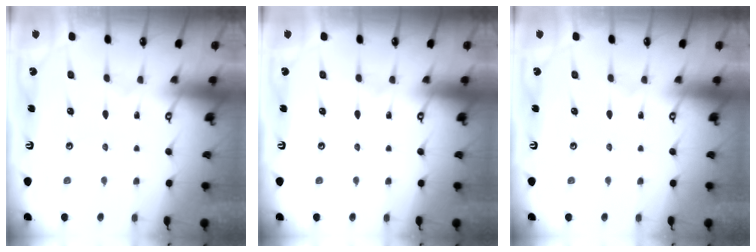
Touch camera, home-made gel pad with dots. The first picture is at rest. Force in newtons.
{"total": 0.0}
{"total": 0.0}